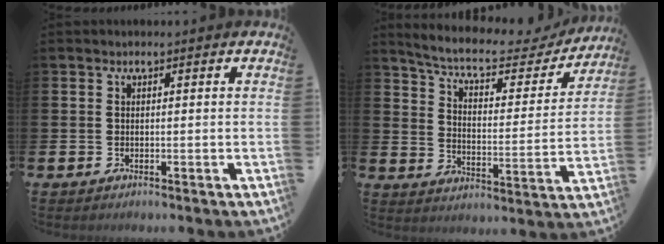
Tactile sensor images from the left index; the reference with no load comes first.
{"total": 6.6, "force": [5.8, 1.8, 2.7], "torque": [-0.078, -0.043, 0.092]}